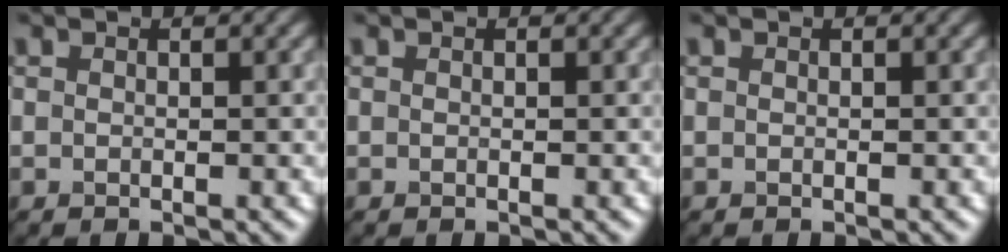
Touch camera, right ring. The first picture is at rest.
{"total": 0.0}
{"total": 0.0}